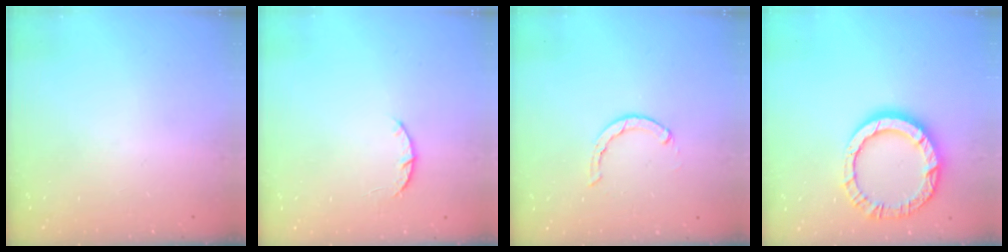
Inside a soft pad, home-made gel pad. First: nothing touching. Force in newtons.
{"total": 3.0, "press": 2.9, "slide": 0.5}
{"total": 1.5, "press": 1.5, "slide": 0.2}
{"total": 12.7, "press": 12.6, "slide": 1.2}